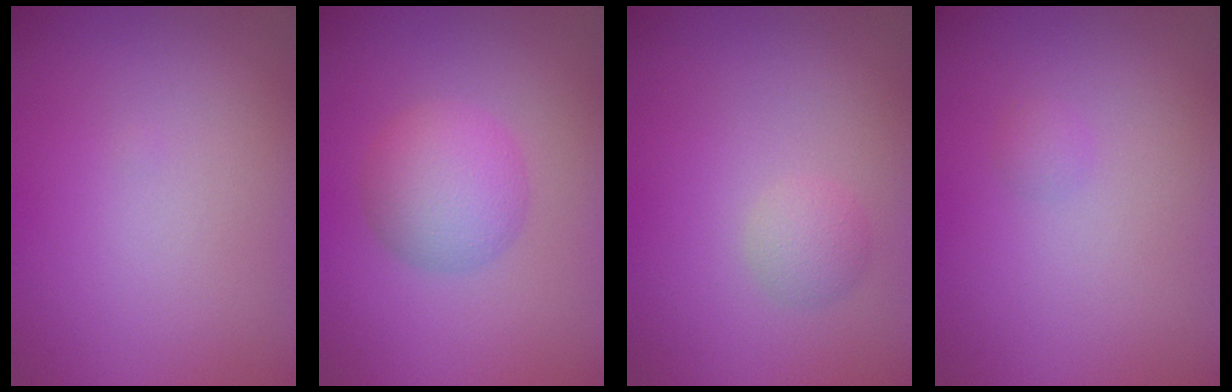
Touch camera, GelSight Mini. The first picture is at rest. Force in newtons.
{"total": 3.9, "press": 3.9, "slide": 0.1}
{"total": 1.4, "press": 1.4, "slide": 0.1}
{"total": 0.6, "press": 0.6, "slide": 0.0}